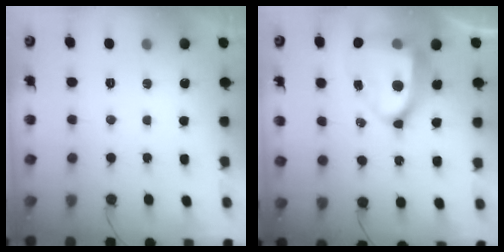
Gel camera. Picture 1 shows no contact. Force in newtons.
{"total": 16.9, "press": 16.8, "slide": 1.9}